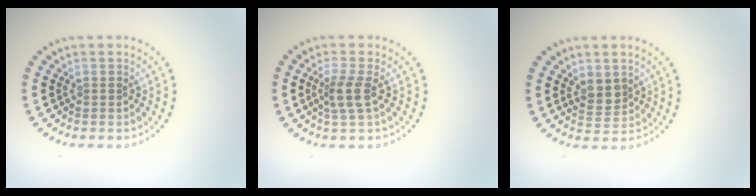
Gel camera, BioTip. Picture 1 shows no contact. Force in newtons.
{"total": 2.4, "press": 1.9, "slide": 1.5}
{"total": 2.2, "press": 2.0, "slide": 0.9}